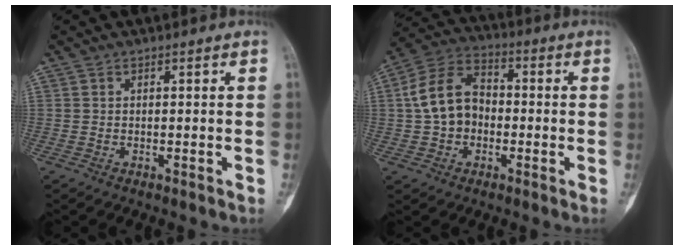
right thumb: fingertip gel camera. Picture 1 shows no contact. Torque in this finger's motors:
{"motor_torque": [-0.56, 0.85, 1.17, -0.09, 0.03]}